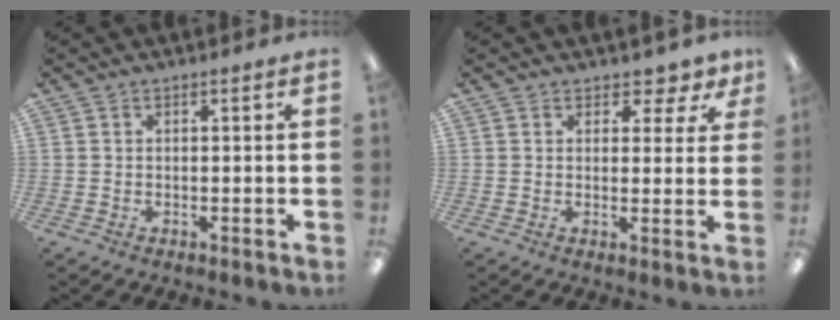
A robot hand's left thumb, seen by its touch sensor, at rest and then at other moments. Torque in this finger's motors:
{"motor_torque": [0.11, 0.09, -0.01, -0.16, 0.01]}